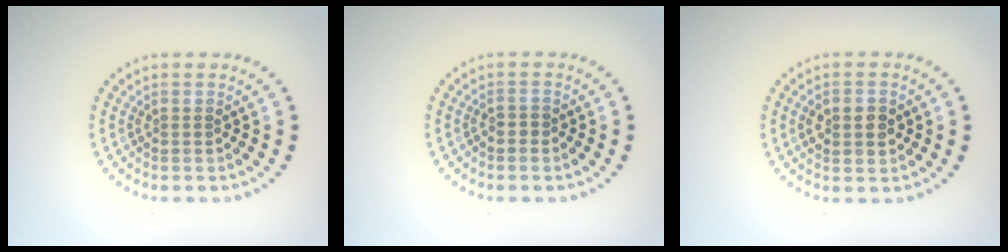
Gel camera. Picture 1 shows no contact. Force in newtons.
{"total": 0.6, "press": 0.4, "slide": 0.4}
{"total": 3.3, "press": 3.3, "slide": 0.1}